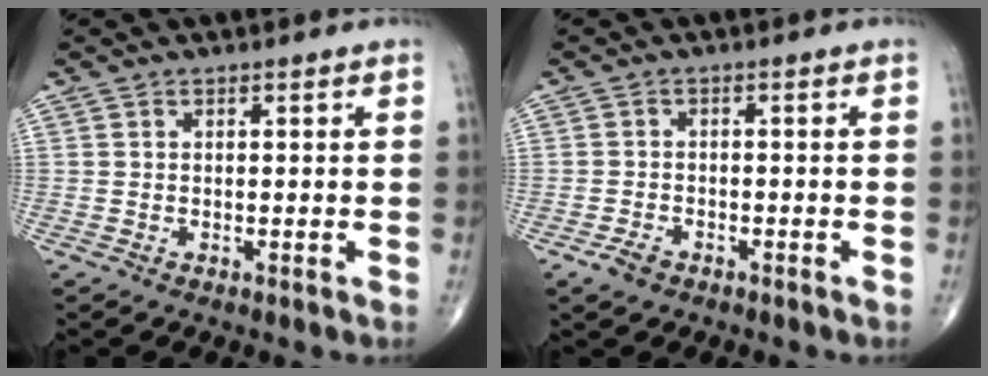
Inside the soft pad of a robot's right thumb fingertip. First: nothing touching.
{"total": 2.6, "force": [-1.7, 1.5, 1.2], "torque": [-0.024, 0.007, -0.027]}